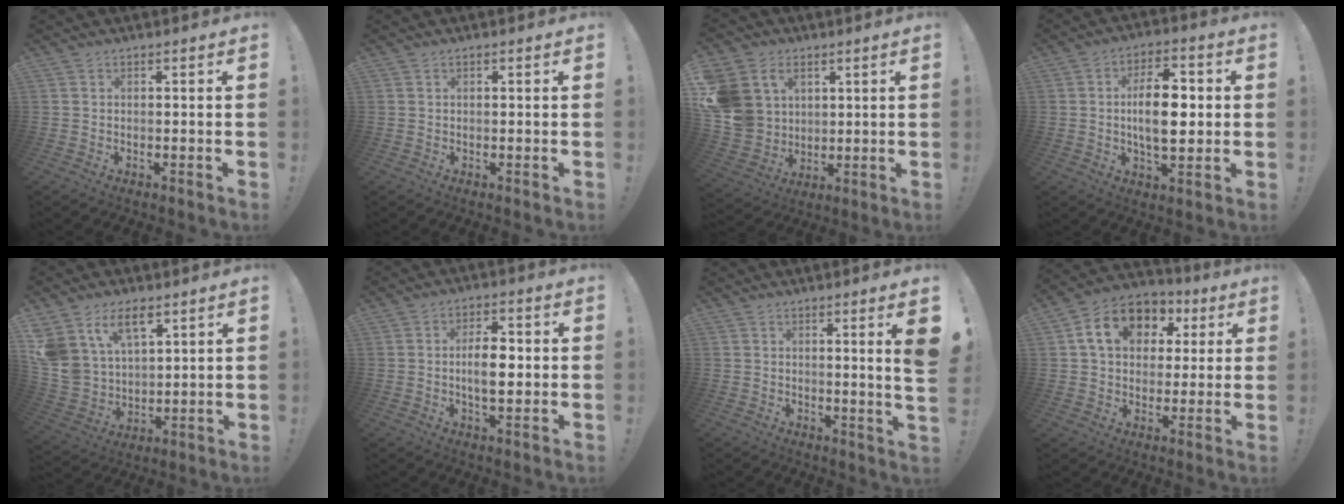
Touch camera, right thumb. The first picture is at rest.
{"total": 0.0}
{"total": 13.4, "force": [4.5, 11.4, 5.5], "torque": [-0.100, -0.021, 0.095]}
{"total": 13.4, "force": [0.2, 7.0, 11.5], "torque": [-0.194, 0.006, 0.000]}
{"total": 13.2, "force": [8.0, 8.0, 6.9], "torque": [-0.150, -0.047, 0.155]}
{"total": 8.1, "force": [-0.4, 3.9, 7.1], "torque": [-0.122, 0.004, -0.013]}
{"total": 6.3, "force": [1.9, -0.7, 5.9], "torque": [-0.086, -0.018, 0.027]}
{"total": 14.6, "force": [4.7, 11.4, 7.9], "torque": [-0.120, 0.001, 0.092]}